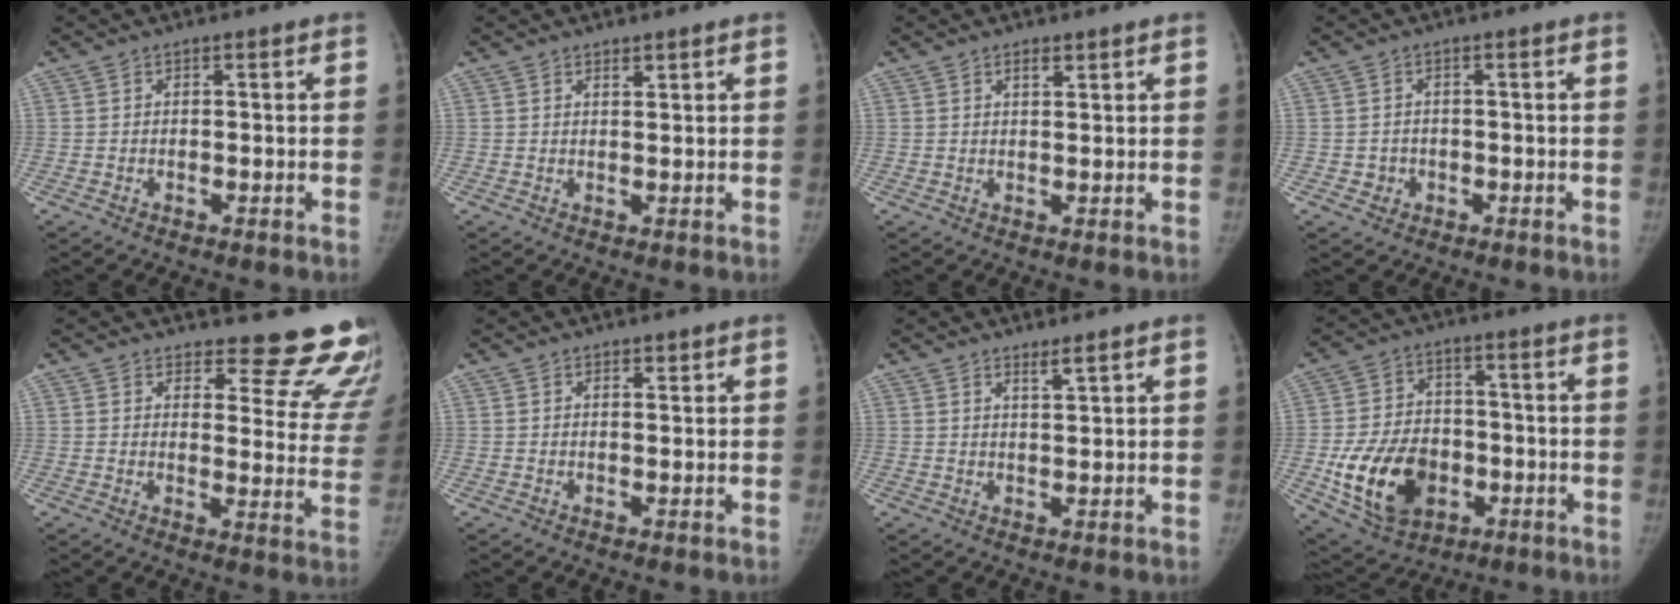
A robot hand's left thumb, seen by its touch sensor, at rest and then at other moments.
{"total": 1.1, "force": [0.9, 0.3, 0.5], "torque": [-0.005, -0.007, 0.016]}
{"total": 1.7, "force": [1.2, 0.6, 1.0], "torque": [-0.012, -0.007, 0.019]}
{"total": 2.2, "force": [-0.7, 2.1, 0.4], "torque": [0.004, 0.007, -0.009]}
{"total": 16.4, "force": [15.4, 4.7, 3.0], "torque": [0.021, -0.156, 0.155]}
{"total": 0.7, "force": [0.6, 0.3, 0.3], "torque": [-0.003, -0.005, 0.009]}
{"total": 1.9, "force": [1.6, 0.0, 1.1], "torque": [-0.018, -0.017, 0.030]}
{"total": 16.3, "force": [-4.3, 11.7, 10.5], "torque": [-0.159, 0.011, -0.060]}